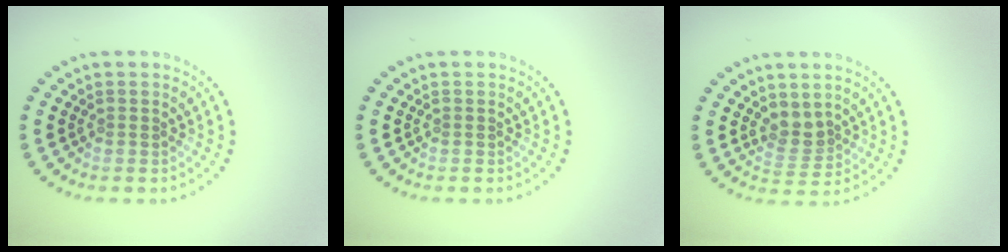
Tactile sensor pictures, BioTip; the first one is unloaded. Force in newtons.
{"total": 0.0}
{"total": 2.2, "press": 1.7, "slide": 1.5}